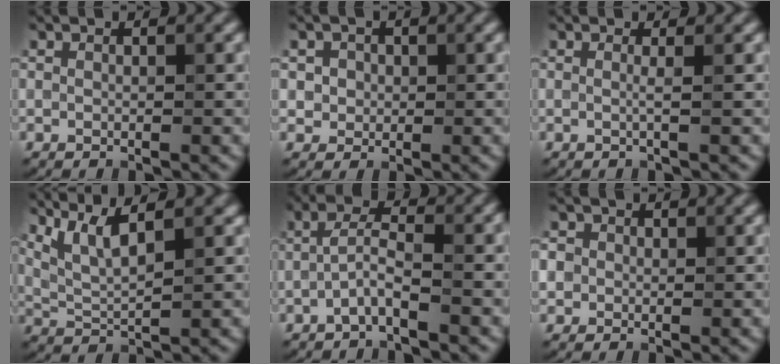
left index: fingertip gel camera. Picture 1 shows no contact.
{"total": 2.0, "force": [0.4, 1.9, 0.7], "torque": [-0.009, -0.003, 0.012]}
{"total": 1.2, "force": [0.0, 0.3, 1.1], "torque": [-0.016, -0.003, -0.008]}
{"total": 4.6, "force": [3.0, 1.2, 3.3], "torque": [-0.064, 0.008, 0.057]}
{"total": 2.7, "force": [-1.2, 0.5, 2.4], "torque": [-0.048, 0.013, -0.031]}
{"total": 2.4, "force": [0.6, 2.2, 0.8], "torque": [-0.009, 0.009, -0.007]}